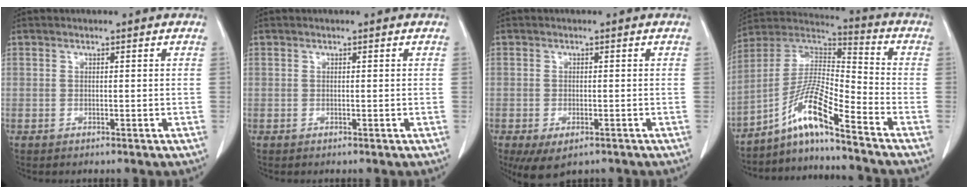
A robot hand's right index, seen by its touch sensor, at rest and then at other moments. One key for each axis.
{"total": 0.0}
{"total": 5.5, "fx": -3.3, "fy": 2.6, "fz": 3.5, "tx": -0.059, "ty": -0.010, "tz": -0.047}
{"total": 10.6, "fx": -7.4, "fy": -0.2, "fz": 7.6, "tx": -0.151, "ty": 0.013, "tz": -0.139}